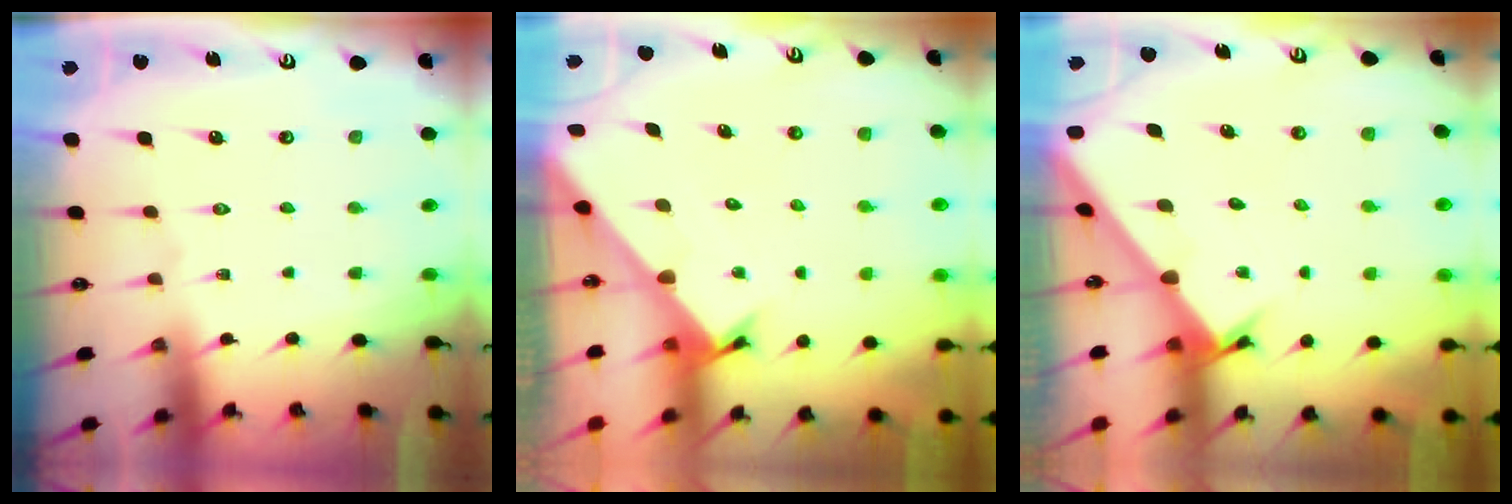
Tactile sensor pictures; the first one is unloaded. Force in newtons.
{"total": 2.6, "press": 2.6, "slide": 0.3}
{"total": 2.0, "press": 2.0, "slide": 0.2}